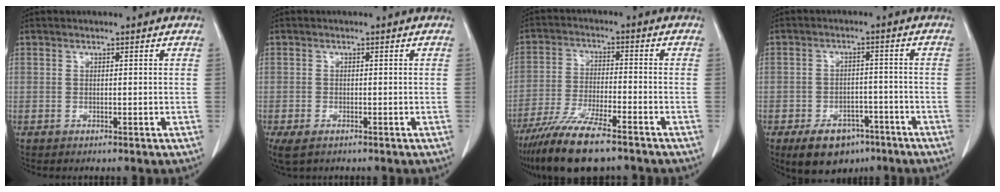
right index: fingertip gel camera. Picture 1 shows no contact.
{"total": 3.4, "force": [-2.0, 1.8, 2.1], "torque": [-0.045, -0.010, -0.026]}
{"total": 12.2, "force": [-9.2, 1.9, 7.8], "torque": [-0.144, -0.030, -0.161]}
{"total": 8.8, "force": [-5.9, 5.1, 4.1], "torque": [-0.065, 0.005, -0.085]}